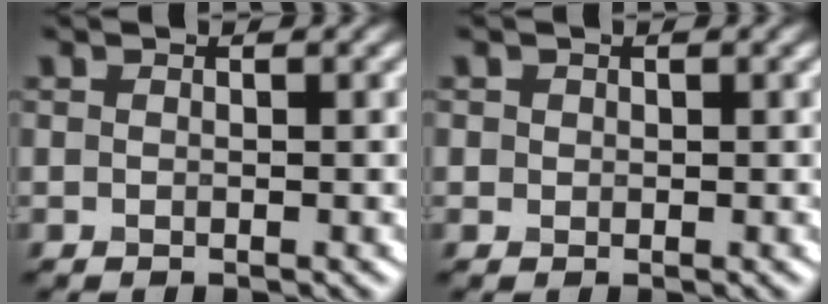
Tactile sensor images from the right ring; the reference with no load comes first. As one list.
[{"total": 0.7, "force": [0.2, 0.7, 0.1], "torque": [0.003, -0.002, 0.002]}]